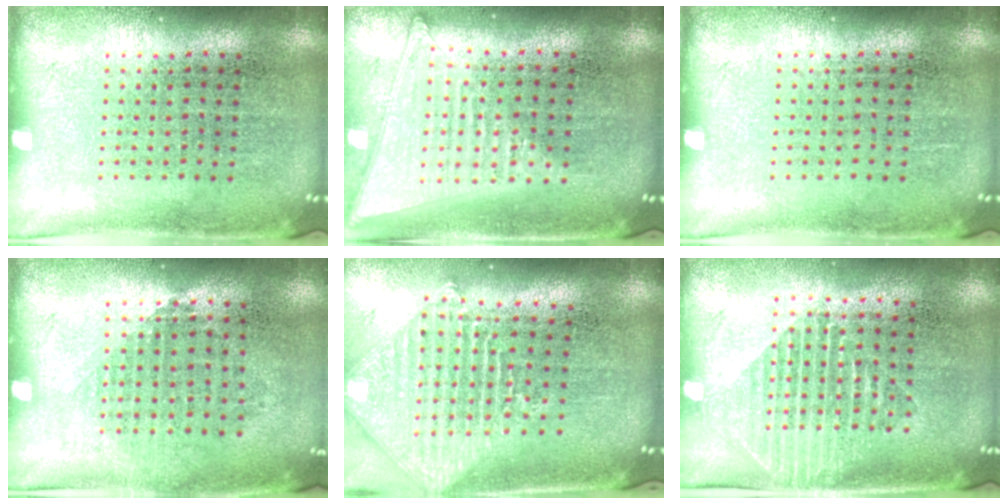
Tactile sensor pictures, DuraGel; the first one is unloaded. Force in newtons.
{"total": 1.4, "press": 1.3, "slide": 0.5}
{"total": 0.0}
{"total": 0.9, "press": 0.8, "slide": 0.4}
{"total": 2.0, "press": 1.7, "slide": 1.1}
{"total": 1.6, "press": 1.3, "slide": 0.8}